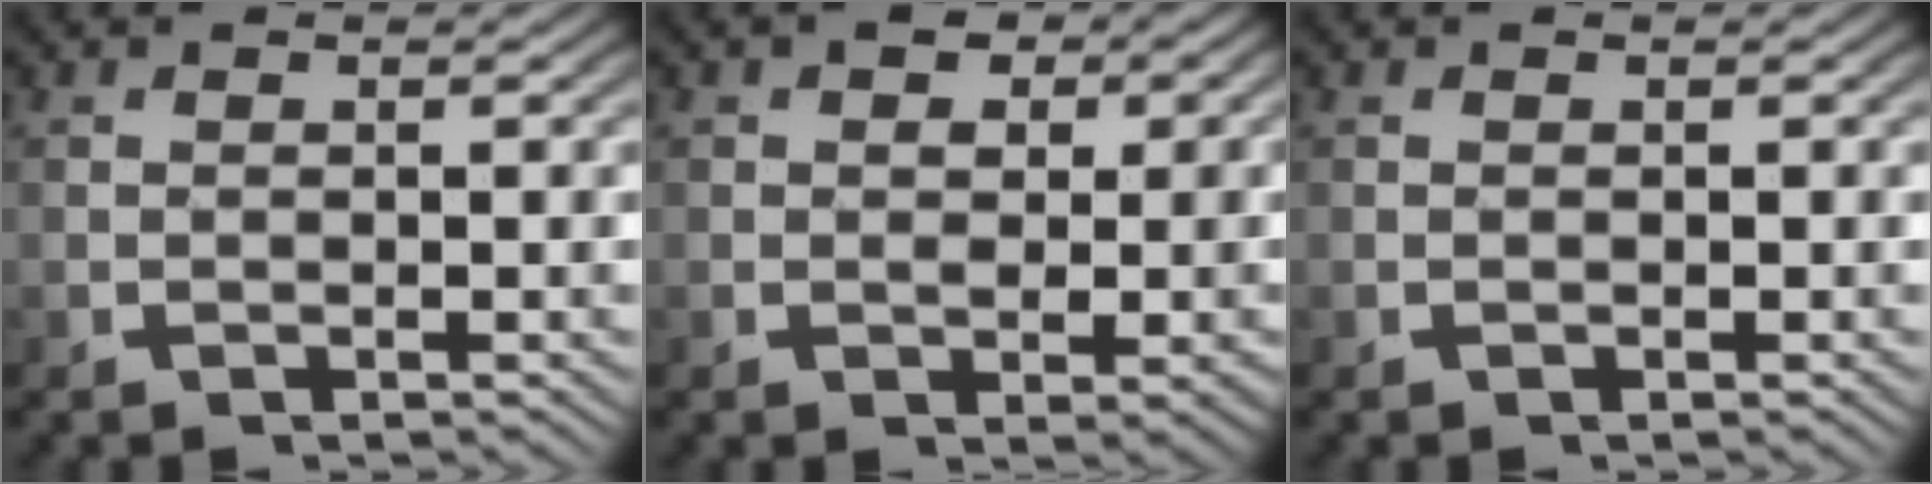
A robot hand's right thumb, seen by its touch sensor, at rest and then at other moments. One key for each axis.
{"total": 4.4, "fx": 1.0, "fy": 3.2, "fz": 2.7, "tx": -0.041, "ty": -0.021, "tz": 0.021}
{"total": 0.0}